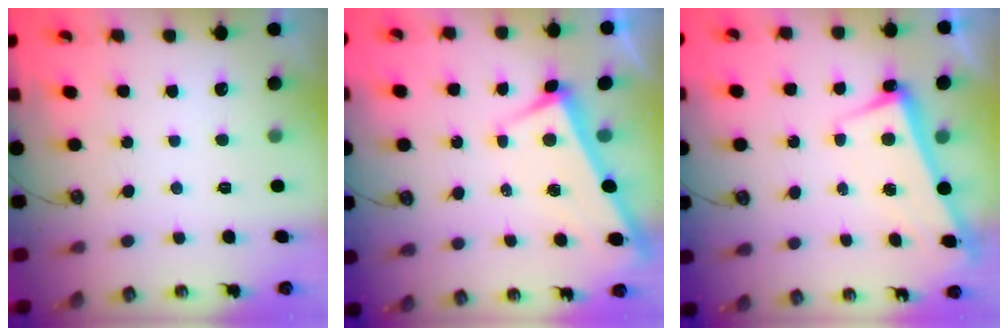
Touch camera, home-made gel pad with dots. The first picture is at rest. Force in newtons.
{"total": 3.9, "press": 3.9, "slide": 0.1}
{"total": 2.7, "press": 2.5, "slide": 1.0}